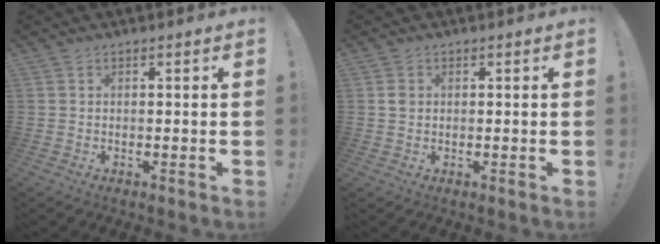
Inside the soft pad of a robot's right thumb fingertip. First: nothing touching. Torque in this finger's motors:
{"motor_torque": [0.18, 0.45, 0.27, -0.36, 0.03]}